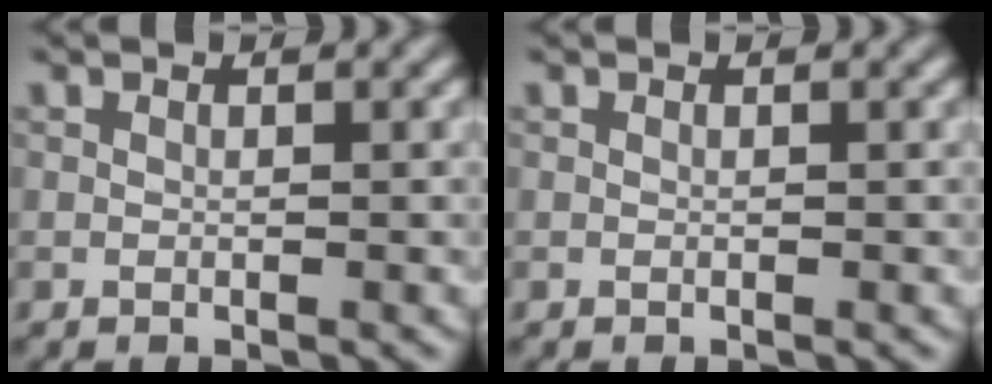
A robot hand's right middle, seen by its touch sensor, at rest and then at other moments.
{"total": 0.0}